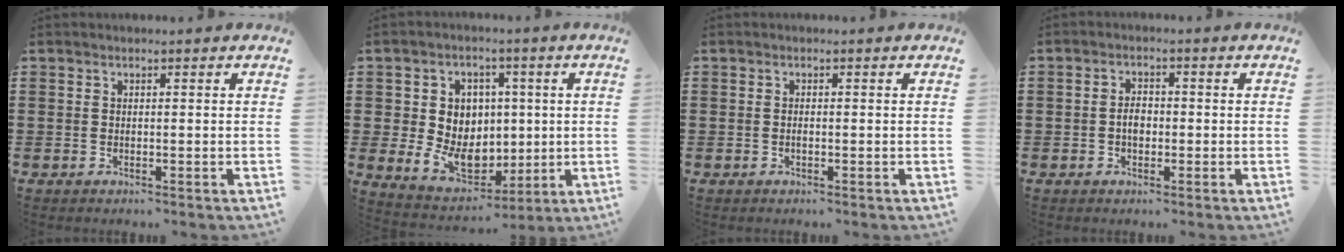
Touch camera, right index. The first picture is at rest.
{"total": 8.4, "force": [0.0, 7.3, 4.1], "torque": [-0.098, 0.005, 0.004]}
{"total": 0.7, "force": [-0.2, 0.1, 0.7], "torque": [-0.015, -0.005, -0.003]}
{"total": 2.4, "force": [-0.4, 1.5, 1.8], "torque": [-0.036, 0.003, -0.008]}